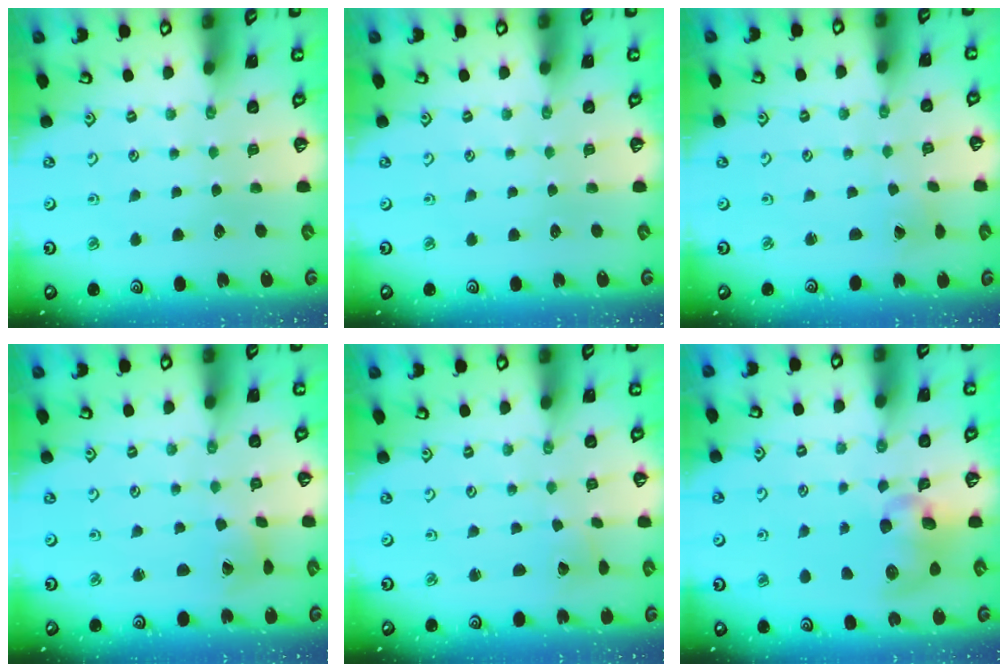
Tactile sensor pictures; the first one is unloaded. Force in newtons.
{"total": 0.0}
{"total": 0.6, "press": 0.6, "slide": 0.0}
{"total": 2.2, "press": 2.2, "slide": 0.4}
{"total": 2.0, "press": 2.0, "slide": 0.3}
{"total": 10.6, "press": 10.5, "slide": 1.7}